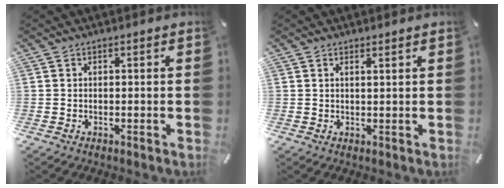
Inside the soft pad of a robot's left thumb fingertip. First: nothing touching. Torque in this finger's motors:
{"motor_torque": [-0.26, -0.49, -0.04, 0.13, 0.00]}